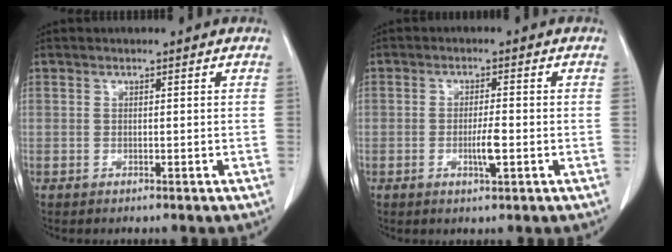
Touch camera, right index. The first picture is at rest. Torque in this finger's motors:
{"motor_torque": [0.84, 0.11, 0.37, 0.07]}